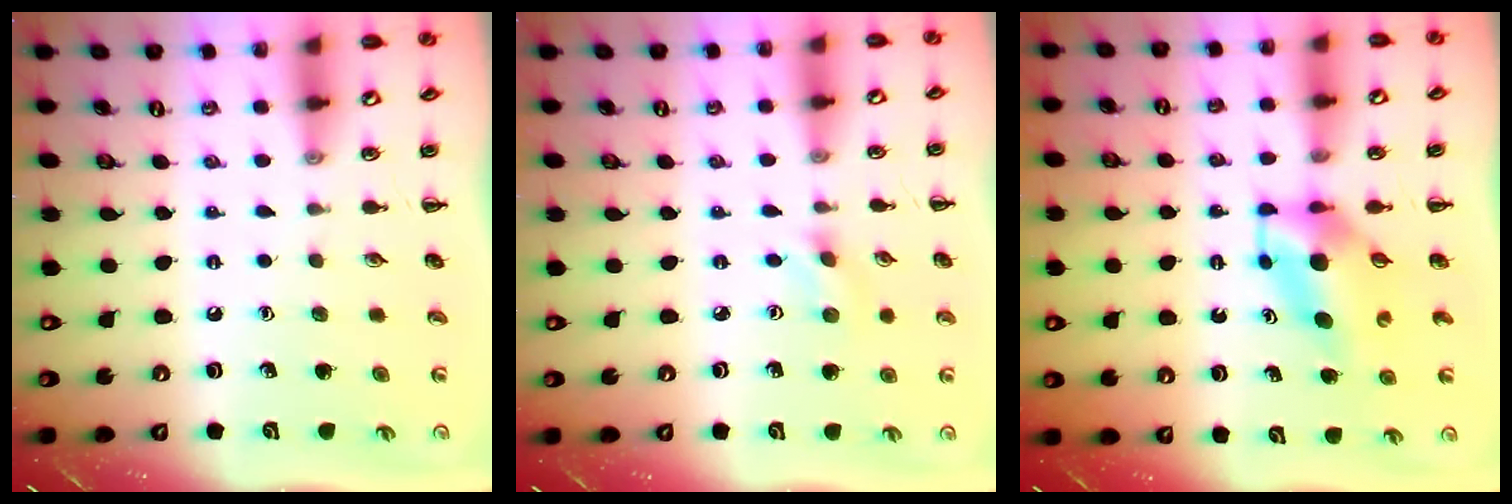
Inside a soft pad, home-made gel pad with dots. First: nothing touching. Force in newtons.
{"total": 1.1, "press": 1.0, "slide": 0.5}
{"total": 5.6, "press": 5.5, "slide": 1.1}